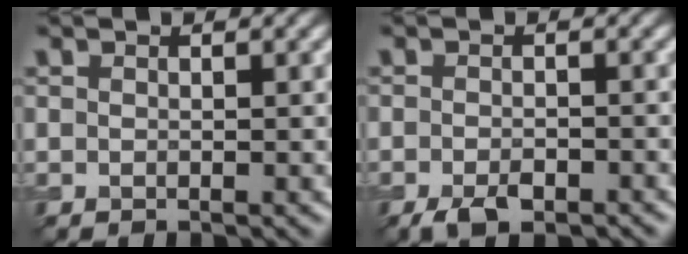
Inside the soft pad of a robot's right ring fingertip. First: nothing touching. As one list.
[{"total": 2.8, "force": [-1.8, 1.2, 1.8], "torque": [-0.033, -0.004, -0.033]}]